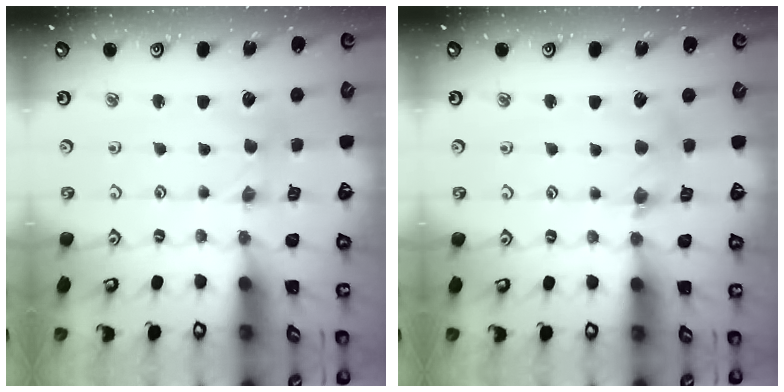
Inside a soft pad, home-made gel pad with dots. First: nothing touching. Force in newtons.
{"total": 5.5, "press": 5.5, "slide": 0.6}